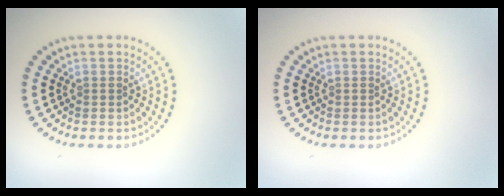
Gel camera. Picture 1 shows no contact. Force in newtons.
{"total": 0.0}